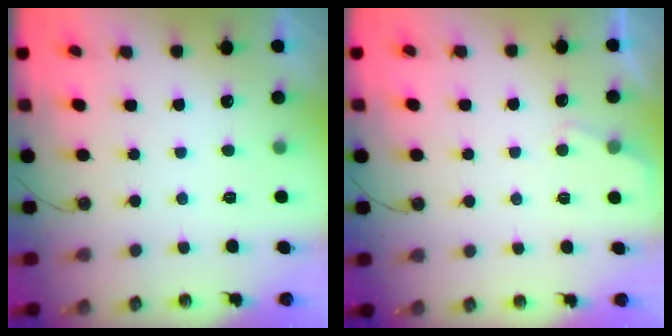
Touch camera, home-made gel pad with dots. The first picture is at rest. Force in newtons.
{"total": 3.5, "press": 3.5, "slide": 0.4}